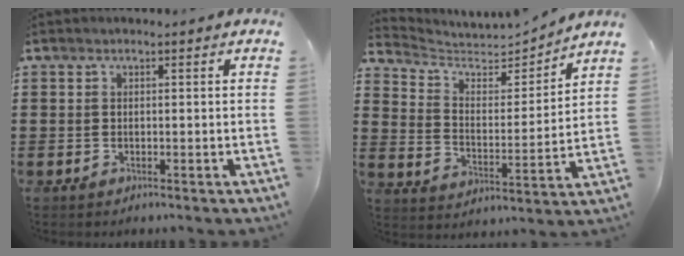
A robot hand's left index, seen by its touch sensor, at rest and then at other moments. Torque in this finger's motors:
{"motor_torque": [-0.43, -0.46, 0.01, -0.01]}